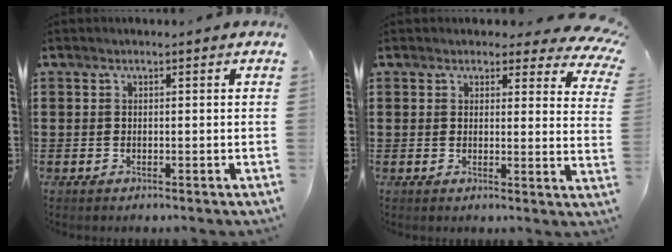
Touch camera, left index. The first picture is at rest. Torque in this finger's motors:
{"motor_torque": [2.14, 0.00, 0.38, 0.01]}